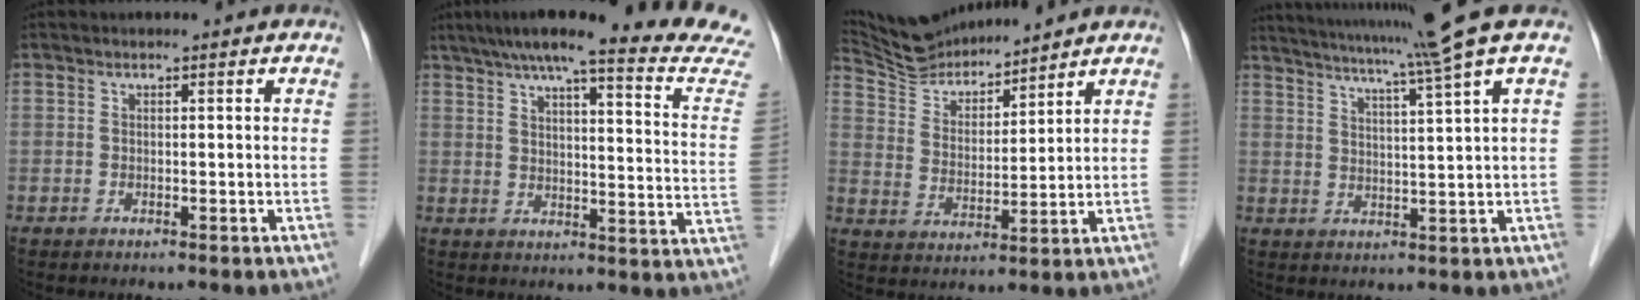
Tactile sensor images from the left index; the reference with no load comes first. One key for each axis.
{"total": 23.2, "fx": 20.8, "fy": -0.7, "fz": 10.3, "tx": -0.149, "ty": -0.061, "tz": 0.250}
{"total": 9.6, "fx": 9.4, "fy": 1.0, "fz": 1.7, "tx": -0.047, "ty": 0.016, "tz": 0.187}
{"total": 11.9, "fx": 9.2, "fy": -3.1, "fz": 6.9, "tx": -0.118, "ty": -0.017, "tz": 0.130}